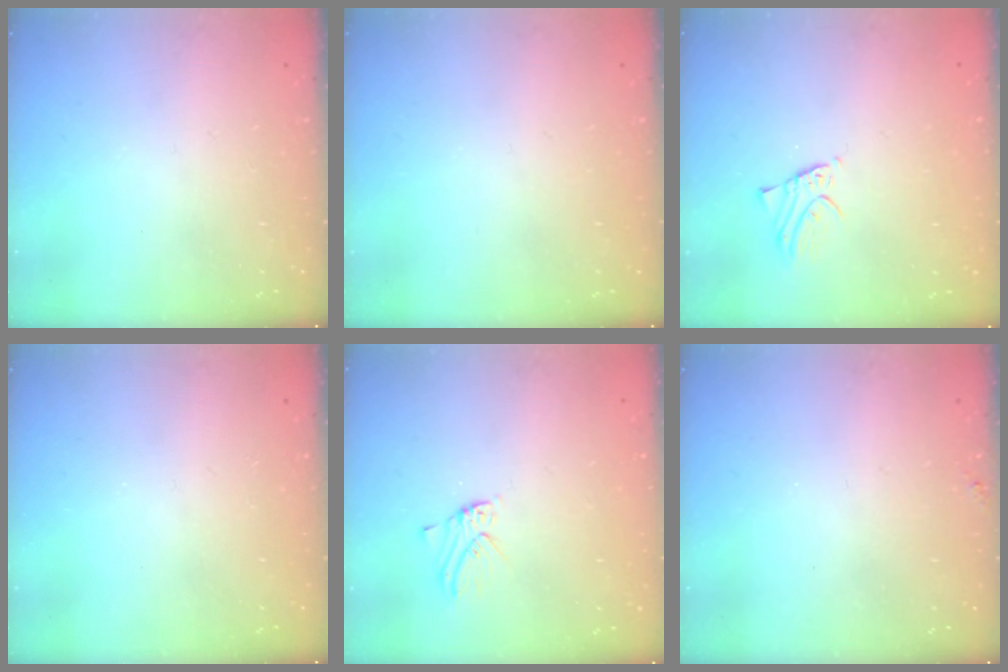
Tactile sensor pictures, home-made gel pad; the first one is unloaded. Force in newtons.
{"total": 0.0}
{"total": 1.9, "press": 1.9, "slide": 0.1}
{"total": 0.0}
{"total": 2.1, "press": 2.1, "slide": 0.2}
{"total": 4.2, "press": 4.2, "slide": 0.5}